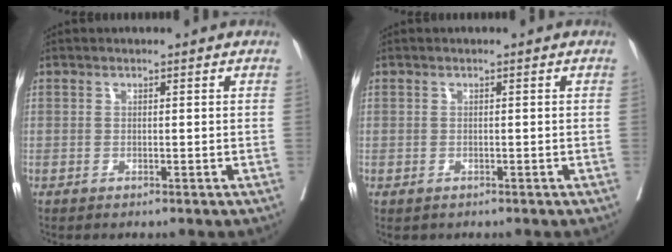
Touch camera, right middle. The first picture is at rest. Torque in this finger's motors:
{"motor_torque": [0.37, -0.40, 0.10, 0.03]}